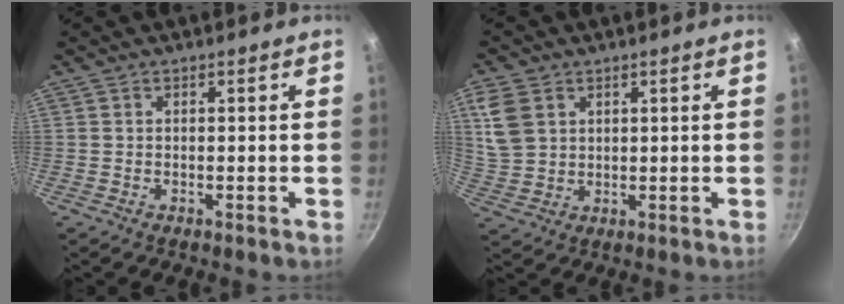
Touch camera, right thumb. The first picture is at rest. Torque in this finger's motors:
{"motor_torque": [-0.30, 0.89, 0.43, 0.04, 0.19]}